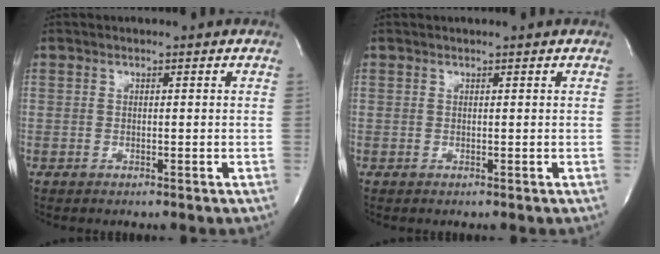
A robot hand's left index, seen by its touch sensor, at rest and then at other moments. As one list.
[{"total": 0.6, "force": [0.5, -0.1, 0.2], "torque": [-0.003, 0.002, 0.011]}]